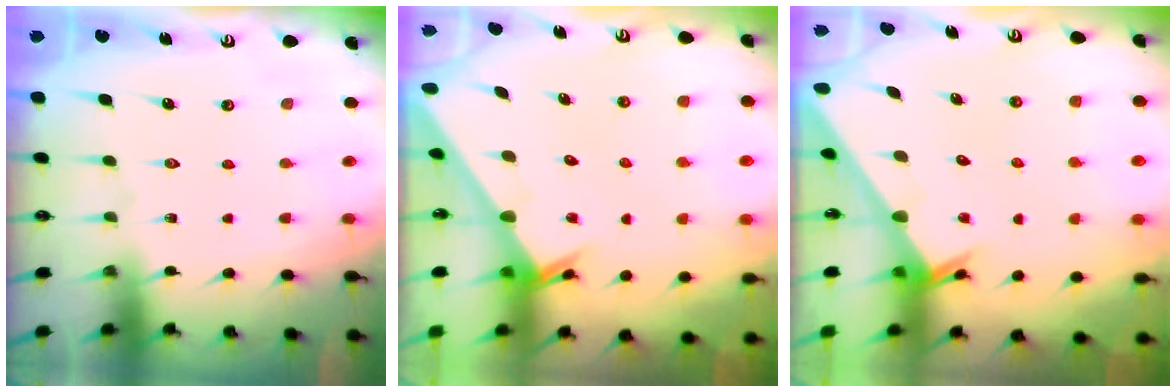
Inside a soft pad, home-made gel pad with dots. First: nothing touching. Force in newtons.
{"total": 1.8, "press": 1.8, "slide": 0.1}
{"total": 2.0, "press": 2.0, "slide": 0.1}